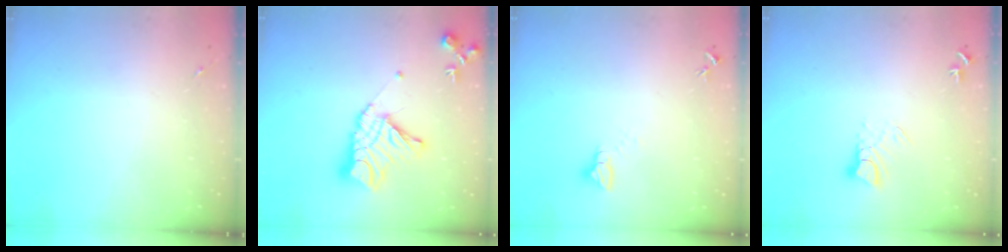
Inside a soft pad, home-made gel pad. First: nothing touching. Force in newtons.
{"total": 15.8, "press": 15.7, "slide": 1.4}
{"total": 2.8, "press": 2.8, "slide": 0.1}
{"total": 5.5, "press": 5.5, "slide": 0.4}